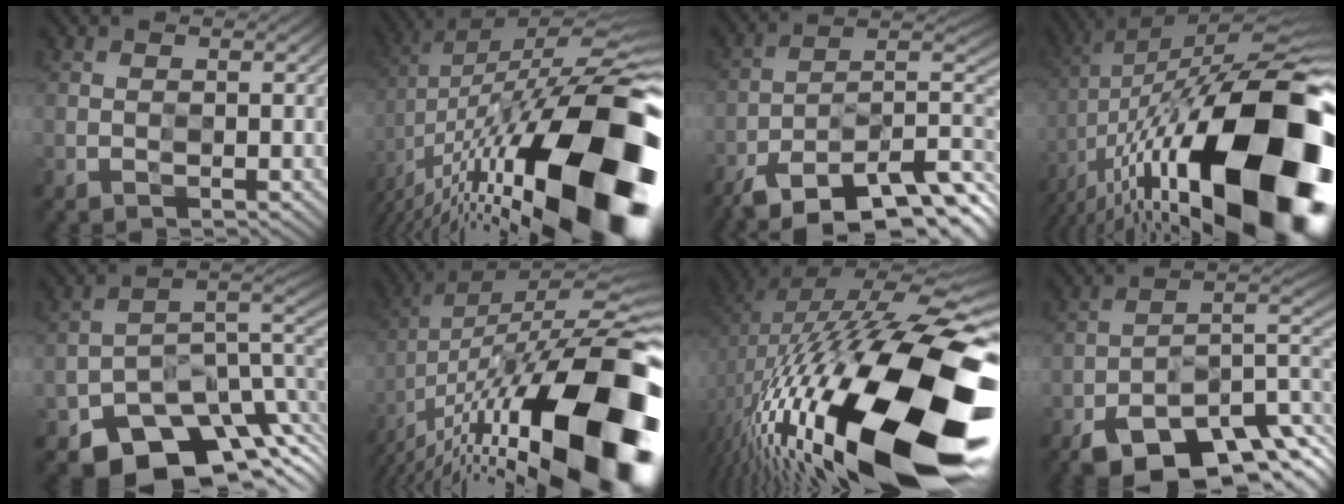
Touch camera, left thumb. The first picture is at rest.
{"total": 20.0, "force": [-7.5, 6.5, 17.4], "torque": [-0.285, 0.027, -0.130]}
{"total": 14.9, "force": [-11.4, 4.4, 8.6], "torque": [-0.149, 0.000, -0.199]}
{"total": 21.2, "force": [-8.0, 7.7, 18.0], "torque": [-0.310, 0.004, -0.130]}
{"total": 12.4, "force": [-8.8, 7.0, 5.3], "torque": [-0.068, -0.019, -0.134]}
{"total": 20.4, "force": [-9.9, 6.9, 16.4], "torque": [-0.238, 0.023, -0.163]}
{"total": 21.1, "force": [-6.9, 7.7, 18.4], "torque": [-0.339, -0.015, -0.117]}
{"total": 15.3, "force": [-10.8, 6.2, 8.8], "torque": [-0.133, -0.013, -0.168]}